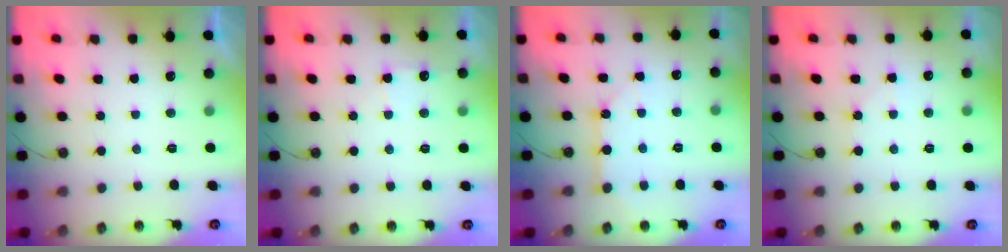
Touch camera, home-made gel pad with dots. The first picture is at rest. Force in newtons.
{"total": 7.2, "press": 7.2, "slide": 0.8}
{"total": 6.0, "press": 6.0, "slide": 0.5}
{"total": 3.3, "press": 3.2, "slide": 0.5}